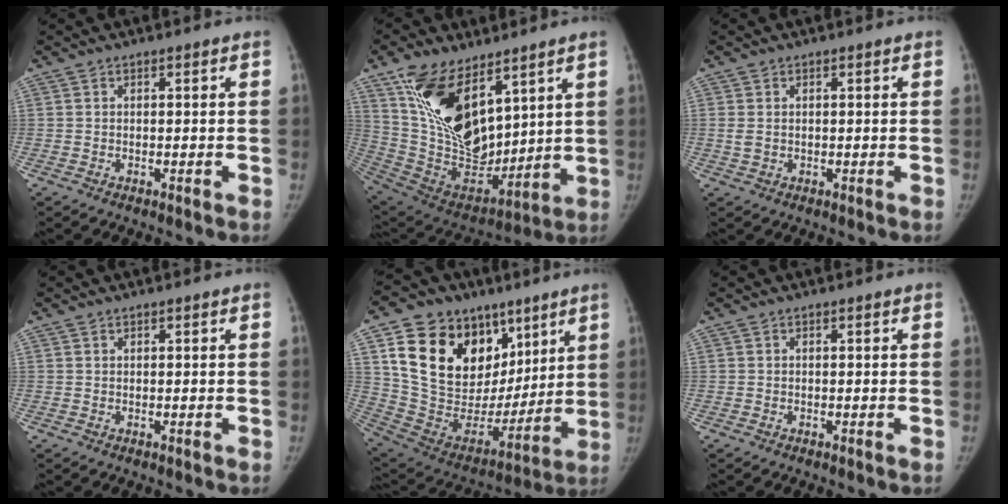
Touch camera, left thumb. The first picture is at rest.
{"total": 22.2, "force": [11.3, 11.6, 15.2], "torque": [-0.246, -0.056, 0.227]}
{"total": 1.9, "force": [0.3, 1.4, 1.2], "torque": [-0.026, 0.000, 0.011]}
{"total": 0.0}
{"total": 28.0, "force": [12.3, 19.2, 16.4], "torque": [-0.244, -0.001, 0.230]}
{"total": 0.0}